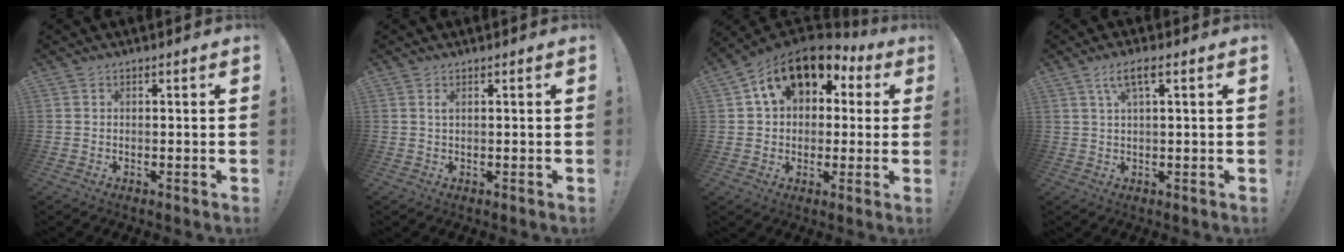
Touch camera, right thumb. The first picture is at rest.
{"total": 1.0, "force": [0.4, 0.1, 0.9], "torque": [-0.018, 0.001, 0.005]}
{"total": 15.2, "force": [7.6, 9.8, 8.8], "torque": [-0.137, -0.034, 0.140]}
{"total": 5.0, "force": [2.0, 1.0, 4.4], "torque": [-0.086, 0.003, 0.033]}